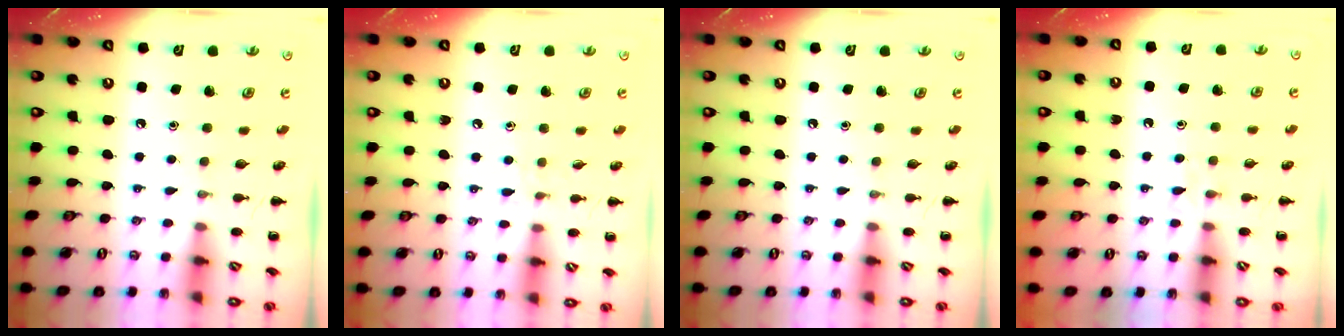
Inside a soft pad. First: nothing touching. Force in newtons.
{"total": 4.3, "press": 4.0, "slide": 1.5}
{"total": 0.0}
{"total": 3.0, "press": 2.7, "slide": 1.2}